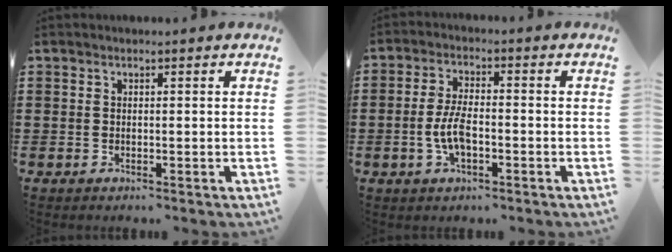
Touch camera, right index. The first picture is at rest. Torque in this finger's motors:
{"motor_torque": [2.14, 0.00, 0.18, 0.04]}